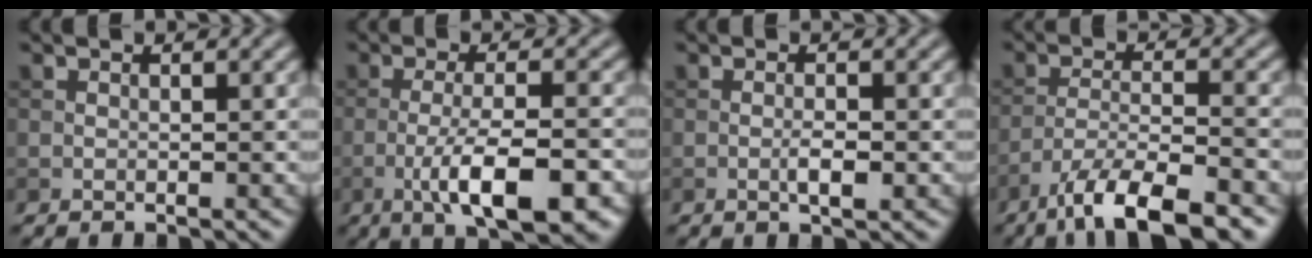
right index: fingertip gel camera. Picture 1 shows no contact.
{"total": 7.7, "force": [-3.1, 2.0, 6.7], "torque": [-0.116, 0.001, -0.054]}
{"total": 1.7, "force": [-0.5, 0.4, 1.6], "torque": [-0.031, 0.000, -0.010]}
{"total": 8.3, "force": [-6.0, 1.9, 5.4], "torque": [-0.091, 0.000, -0.109]}